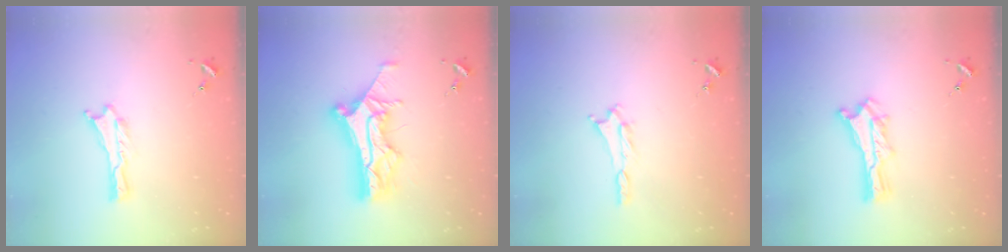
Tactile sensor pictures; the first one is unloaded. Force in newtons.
{"total": 11.5, "press": 11.5, "slide": 0.8}
{"total": 1.2, "press": 1.2, "slide": 0.2}
{"total": 1.4, "press": 1.4, "slide": 0.2}